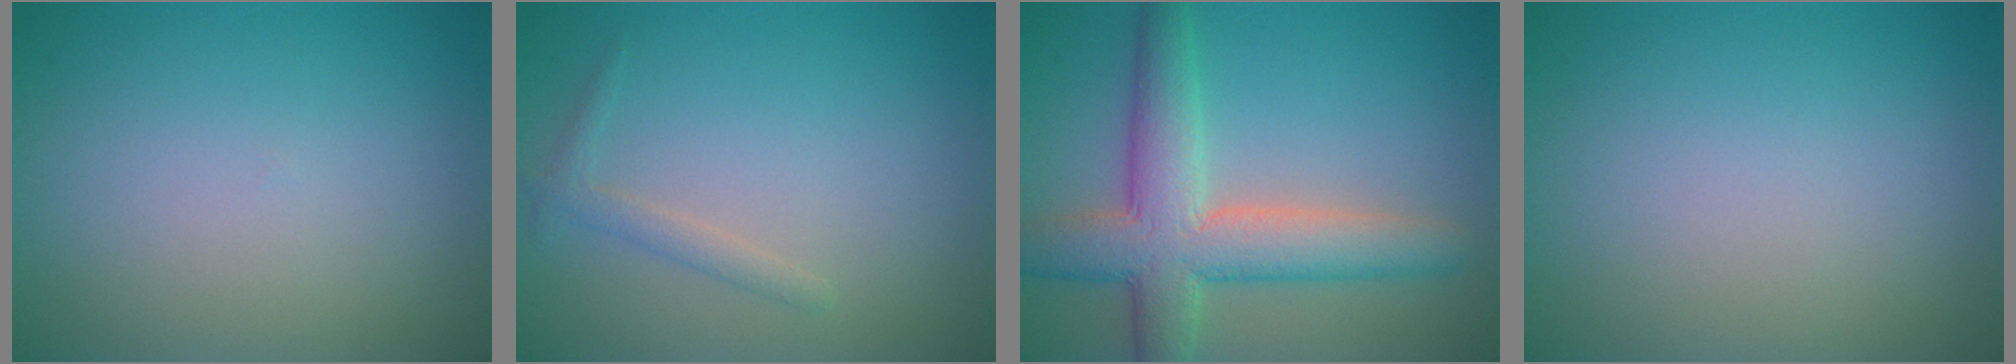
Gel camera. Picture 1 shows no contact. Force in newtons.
{"total": 1.3, "press": 1.3, "slide": 0.0}
{"total": 7.3, "press": 7.3, "slide": 0.4}
{"total": 0.0}